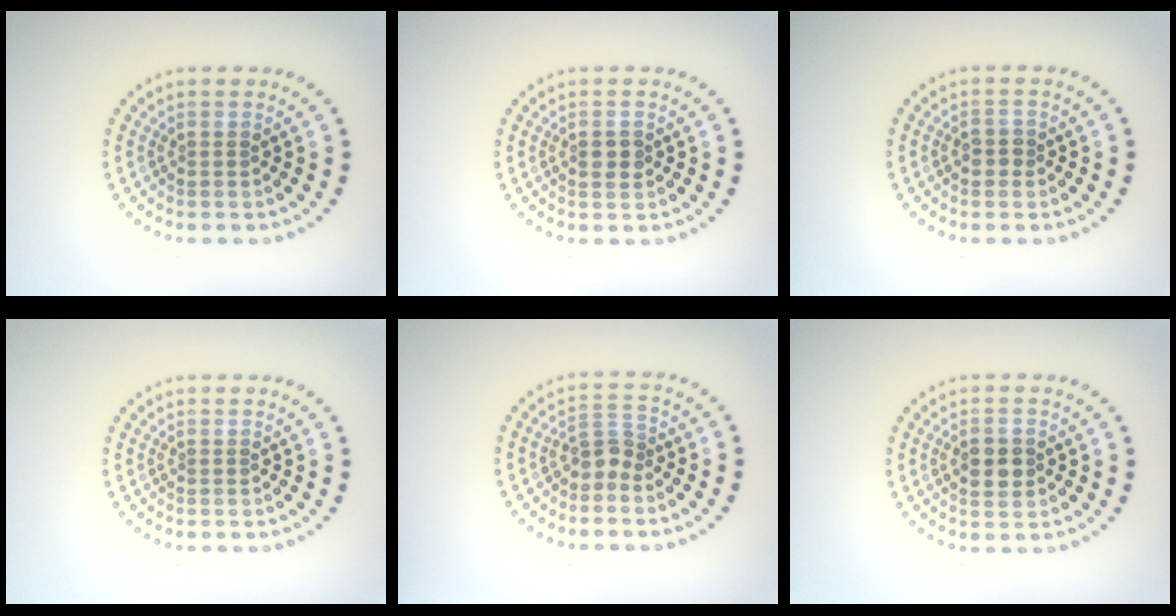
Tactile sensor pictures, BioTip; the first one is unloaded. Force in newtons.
{"total": 1.6, "press": 1.6, "slide": 0.2}
{"total": 1.4, "press": 1.4, "slide": 0.3}
{"total": 0.0}
{"total": 2.1, "press": 1.6, "slide": 1.4}
{"total": 3.0, "press": 3.0, "slide": 0.1}